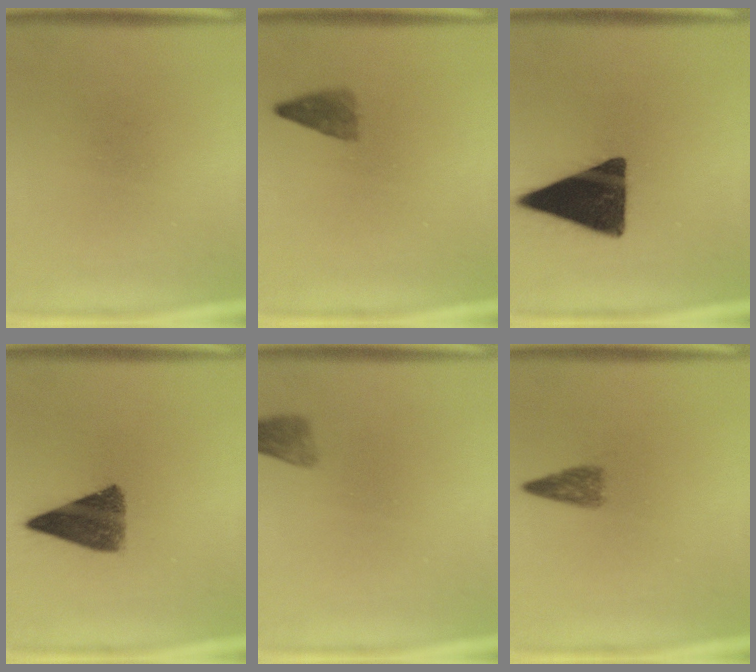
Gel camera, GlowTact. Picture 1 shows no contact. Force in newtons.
{"total": 2.4}
{"total": 16.3}
{"total": 9.1}
{"total": 2.1}
{"total": 2.5}